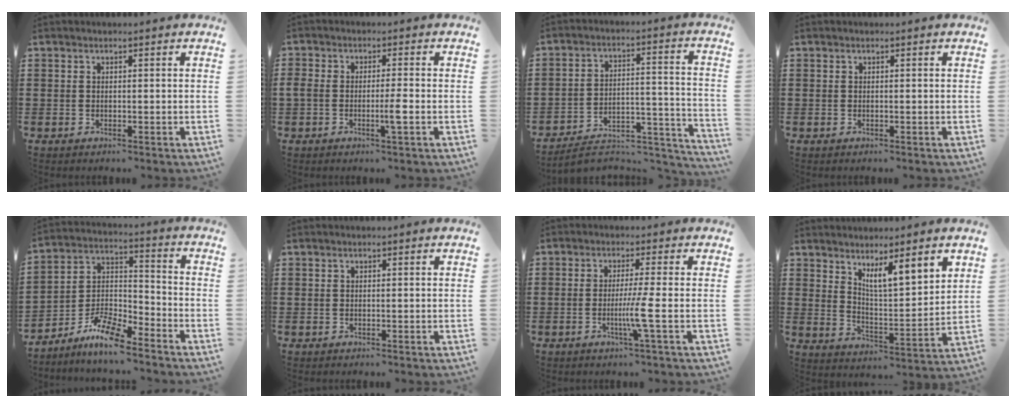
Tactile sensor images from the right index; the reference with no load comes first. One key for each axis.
{"total": 3.6, "fx": -1.2, "fy": 0.7, "fz": 3.3, "tx": -0.065, "ty": 0.001, "tz": -0.025}
{"total": 6.4, "fx": -5.6, "fy": 1.9, "fz": 2.4, "tx": -0.033, "ty": 0.011, "tz": -0.107}
{"total": 0.0}
{"total": 7.9, "fx": -6.8, "fy": 1.9, "fz": 3.5, "tx": -0.082, "ty": 0.006, "tz": -0.136}
{"total": 0.0}
{"total": 5.1, "fx": -1.3, "fy": -0.9, "fz": 4.8, "tx": -0.089, "ty": -0.018, "tz": -0.029}
{"total": 5.4, "fx": 4.2, "fy": 0.5, "fz": 3.4, "tx": -0.071, "ty": -0.021, "tz": 0.070}